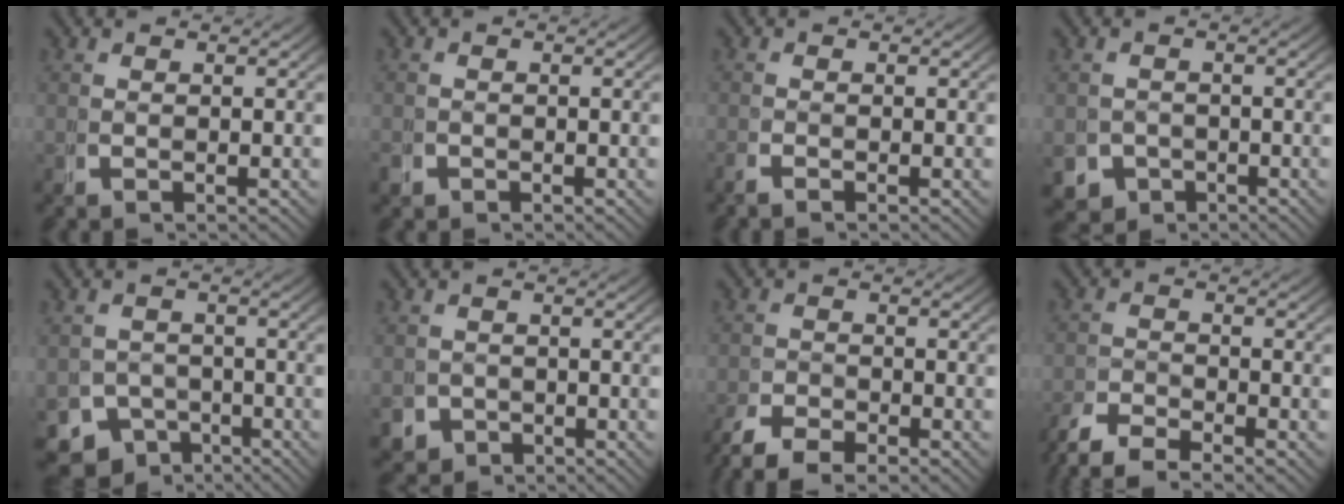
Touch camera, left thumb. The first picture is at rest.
{"total": 1.2, "force": [-0.8, 0.8, 0.0], "torque": [-0.004, -0.010, -0.014]}
{"total": 0.9, "force": [-0.8, 0.3, 0.5], "torque": [-0.010, -0.005, -0.018]}
{"total": 5.1, "force": [-3.0, 3.8, 1.5], "torque": [-0.029, -0.037, -0.041]}
{"total": 9.2, "force": [-6.0, 6.4, 2.8], "torque": [-0.047, -0.051, -0.090]}
{"total": 4.3, "force": [-2.5, 3.3, 1.1], "torque": [-0.029, -0.033, -0.032]}
{"total": 3.4, "force": [-2.8, 1.3, 1.5], "torque": [-0.019, -0.015, -0.049]}
{"total": 4.1, "force": [-3.6, 1.1, 1.5], "torque": [-0.021, -0.012, -0.066]}